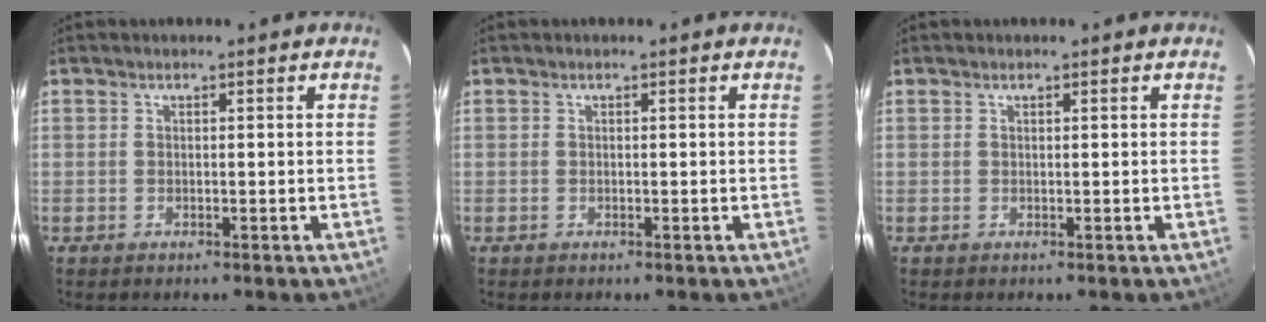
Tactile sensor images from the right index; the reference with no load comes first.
{"total": 0.0}
{"total": 0.0}